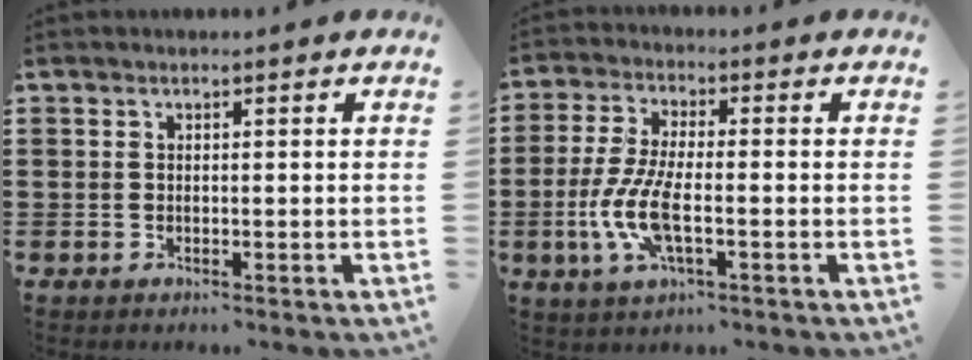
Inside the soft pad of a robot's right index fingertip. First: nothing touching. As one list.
[{"total": 8.1, "force": [-2.3, 2.6, 7.3], "torque": [-0.171, -0.018, -0.048]}]